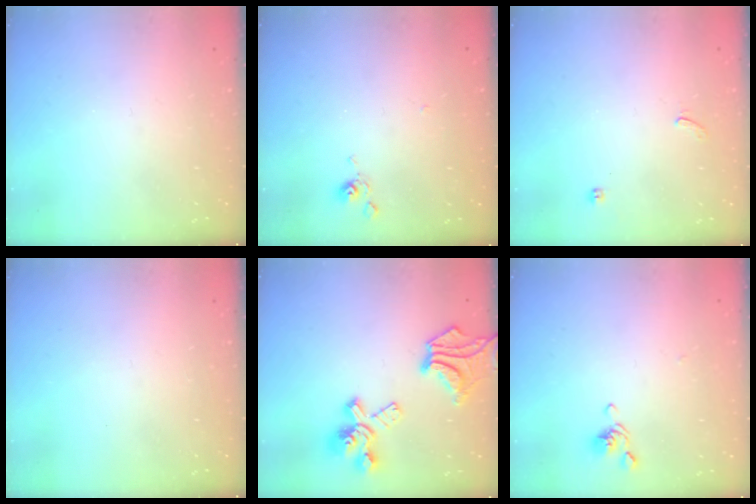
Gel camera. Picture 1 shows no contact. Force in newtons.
{"total": 4.6, "press": 4.5, "slide": 0.4}
{"total": 1.1, "press": 0.7, "slide": 0.8}
{"total": 0.0}
{"total": 10.0, "press": 9.5, "slide": 3.0}
{"total": 2.1, "press": 2.0, "slide": 0.7}